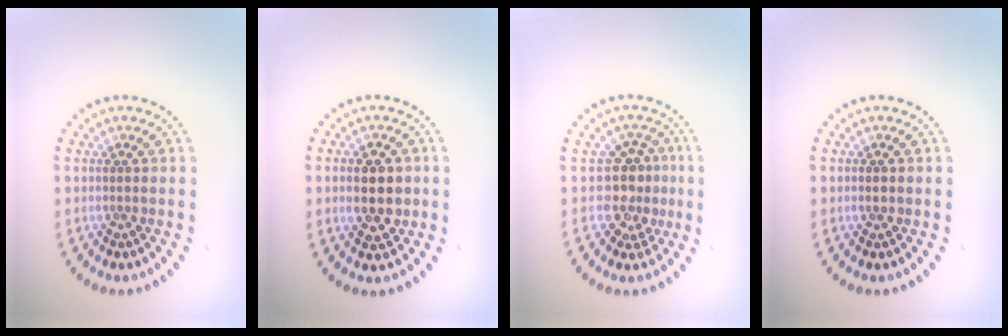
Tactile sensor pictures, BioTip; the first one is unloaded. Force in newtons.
{"total": 4.4, "press": 4.3, "slide": 0.5}
{"total": 3.2, "press": 2.5, "slide": 2.0}
{"total": 1.0, "press": 0.9, "slide": 0.1}